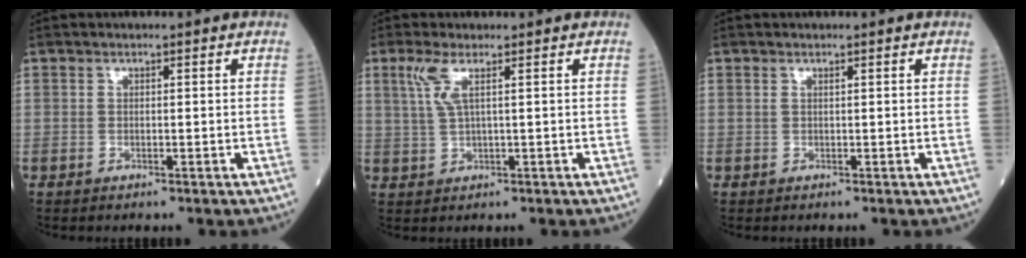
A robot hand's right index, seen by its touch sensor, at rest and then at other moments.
{"total": 3.3, "force": [1.4, 0.2, 3.0], "torque": [-0.076, 0.009, 0.035]}
{"total": 0.0}